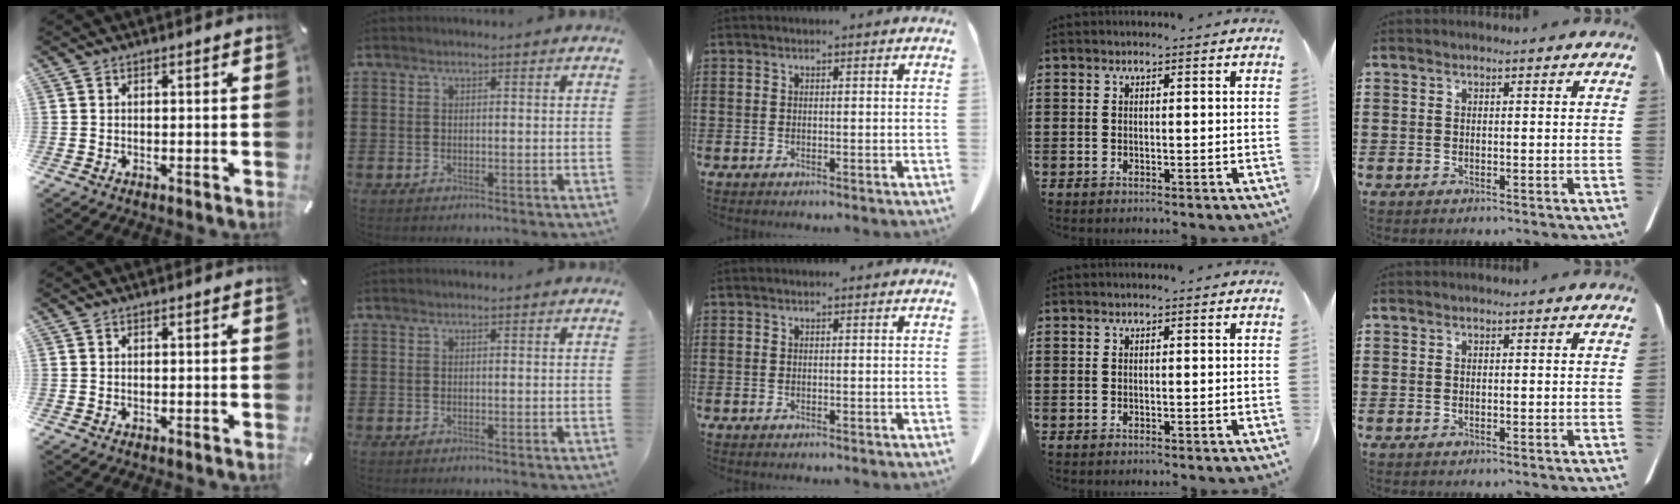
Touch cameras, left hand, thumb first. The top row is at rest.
{}